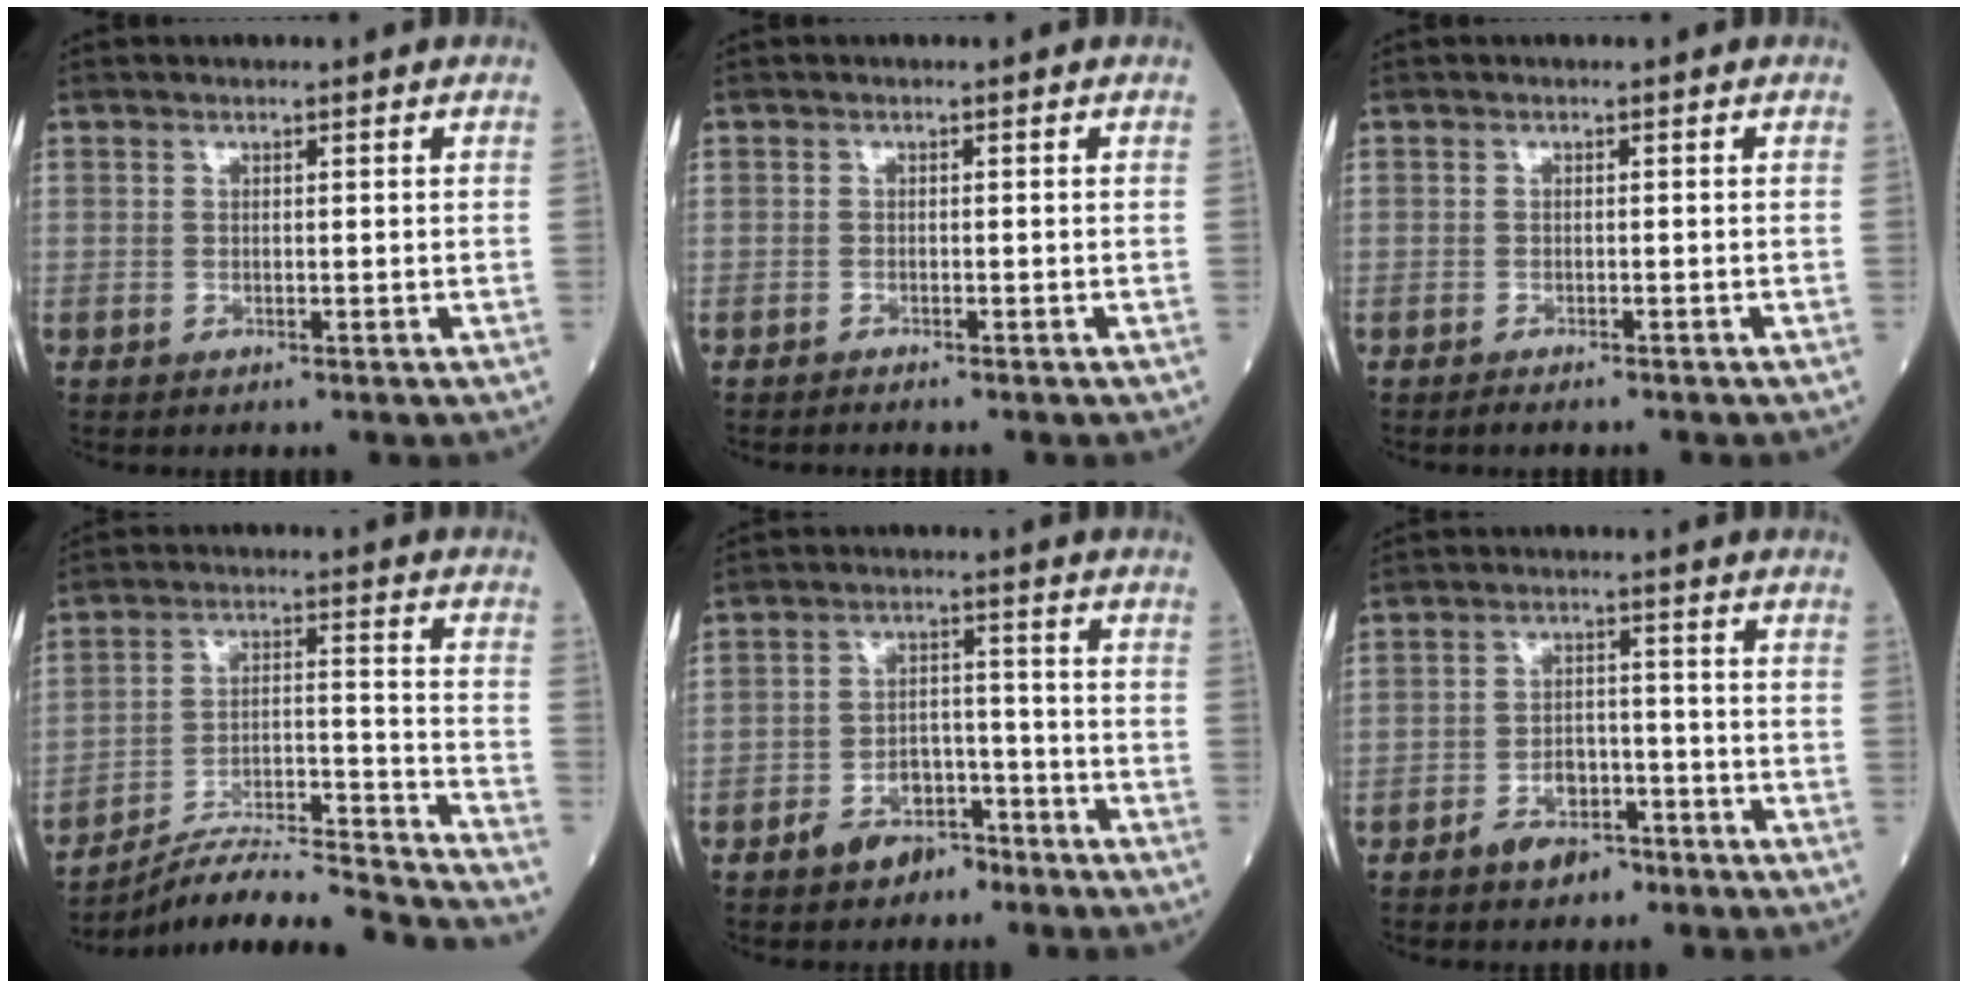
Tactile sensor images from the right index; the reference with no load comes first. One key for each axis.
{"total": 0.9, "fx": -0.8, "fy": -0.1, "fz": 0.1, "tx": -0.001, "ty": 0.001, "tz": -0.014}
{"total": 2.2, "fx": -1.9, "fy": 0.1, "fz": 1.0, "tx": -0.012, "ty": -0.002, "tz": -0.023}
{"total": 19.2, "fx": -18.2, "fy": -1.6, "fz": 6.2, "tx": -0.086, "ty": 0.012, "tz": -0.282}
{"total": 5.9, "fx": -4.2, "fy": 3.6, "fz": 2.1, "tx": -0.040, "ty": 0.014, "tz": -0.065}
{"total": 5.1, "fx": -3.5, "fy": 3.0, "fz": 2.2, "tx": -0.040, "ty": 0.007, "tz": -0.051}